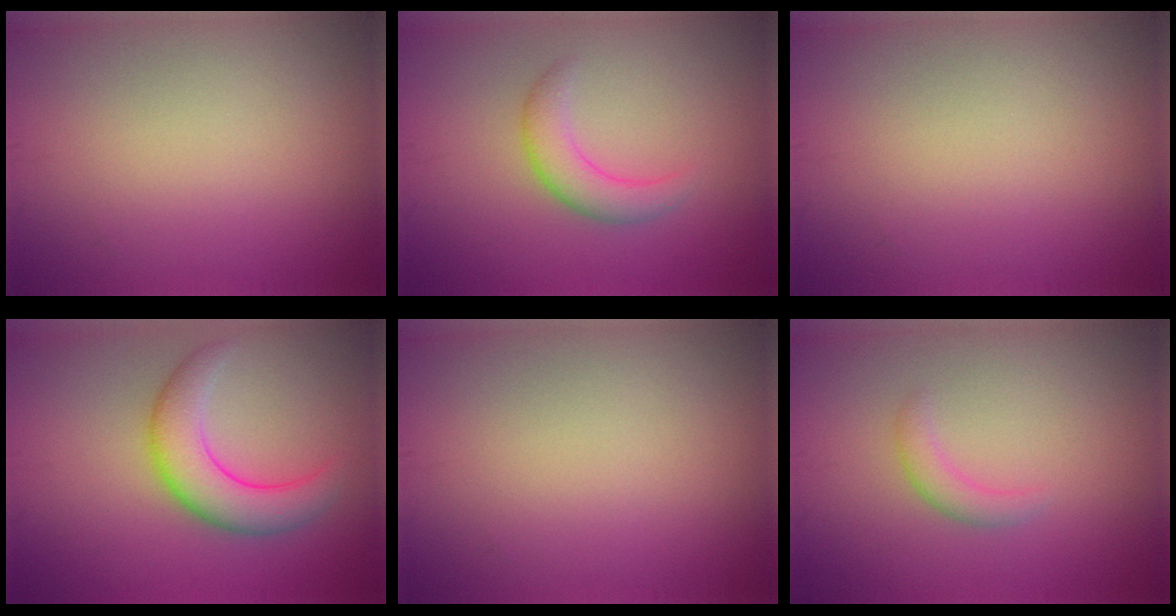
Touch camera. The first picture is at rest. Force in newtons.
{"total": 2.8, "press": 2.8, "slide": 0.2}
{"total": 0.0}
{"total": 5.0, "press": 5.0, "slide": 0.1}
{"total": 0.0}
{"total": 1.5, "press": 1.5, "slide": 0.1}